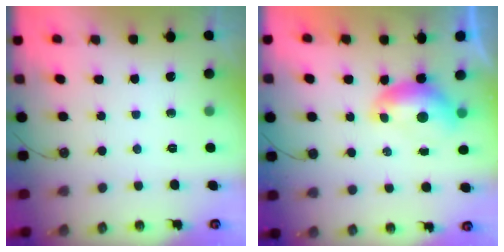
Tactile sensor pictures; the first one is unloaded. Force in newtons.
{"total": 0.0}